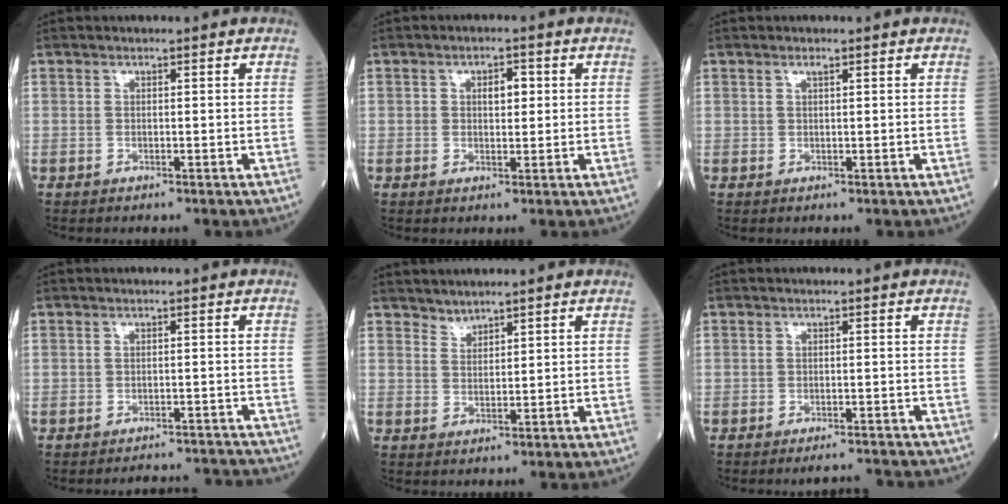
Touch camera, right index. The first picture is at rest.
{"total": 2.8, "force": [0.6, 1.6, 2.3], "torque": [-0.035, 0.007, 0.009]}
{"total": 0.8, "force": [0.4, -0.5, 0.4], "torque": [-0.010, -0.002, 0.006]}
{"total": 6.3, "force": [-6.2, 0.6, -0.3], "torque": [0.011, 0.009, -0.073]}
{"total": 1.8, "force": [1.7, -0.3, -0.1], "torque": [0.002, 0.000, 0.034]}
{"total": 3.8, "force": [-3.8, -0.1, 0.7], "torque": [-0.001, -0.009, -0.050]}